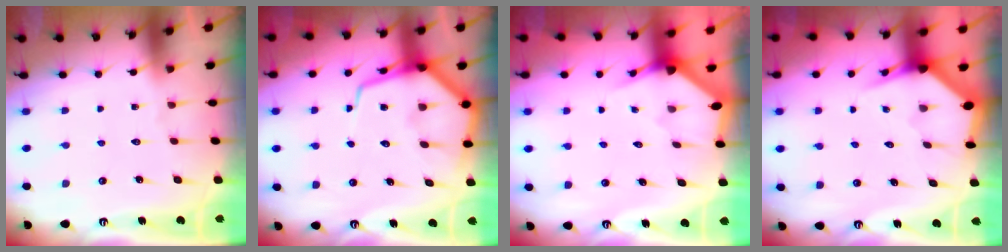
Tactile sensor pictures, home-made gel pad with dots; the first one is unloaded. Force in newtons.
{"total": 10.3, "press": 10.3, "slide": 1.1}
{"total": 2.6, "press": 2.6, "slide": 0.1}
{"total": 3.3, "press": 3.3, "slide": 0.5}